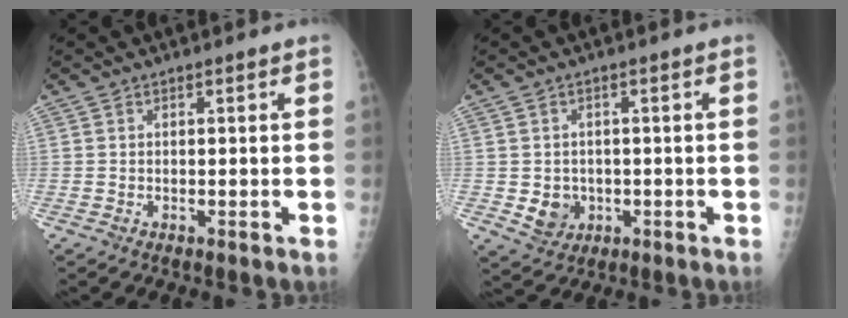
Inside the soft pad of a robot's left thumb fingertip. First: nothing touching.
{"total": 4.7, "force": [-0.8, 4.1, 2.0], "torque": [-0.014, 0.002, 0.000]}